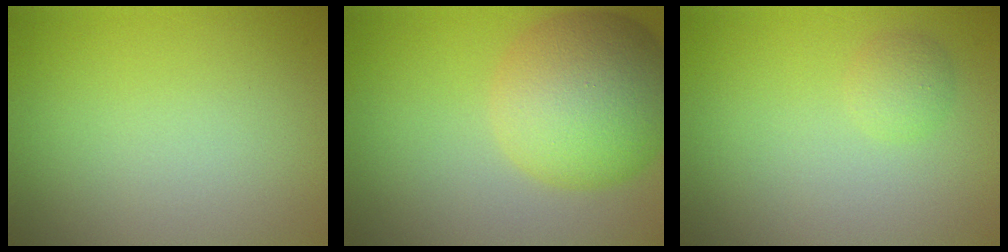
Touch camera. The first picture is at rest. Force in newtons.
{"total": 8.7, "press": 8.7, "slide": 0.2}
{"total": 1.3, "press": 1.3, "slide": 0.1}